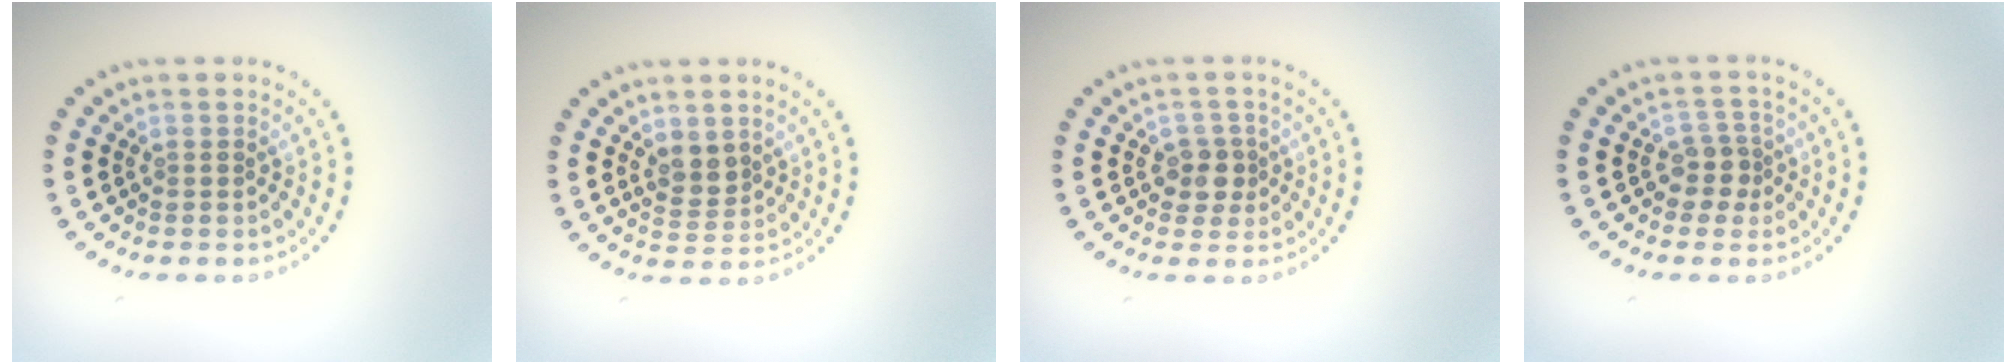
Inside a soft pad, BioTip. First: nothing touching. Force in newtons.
{"total": 2.0, "press": 1.8, "slide": 0.9}
{"total": 2.1, "press": 1.7, "slide": 1.1}
{"total": 2.2, "press": 1.7, "slide": 1.3}